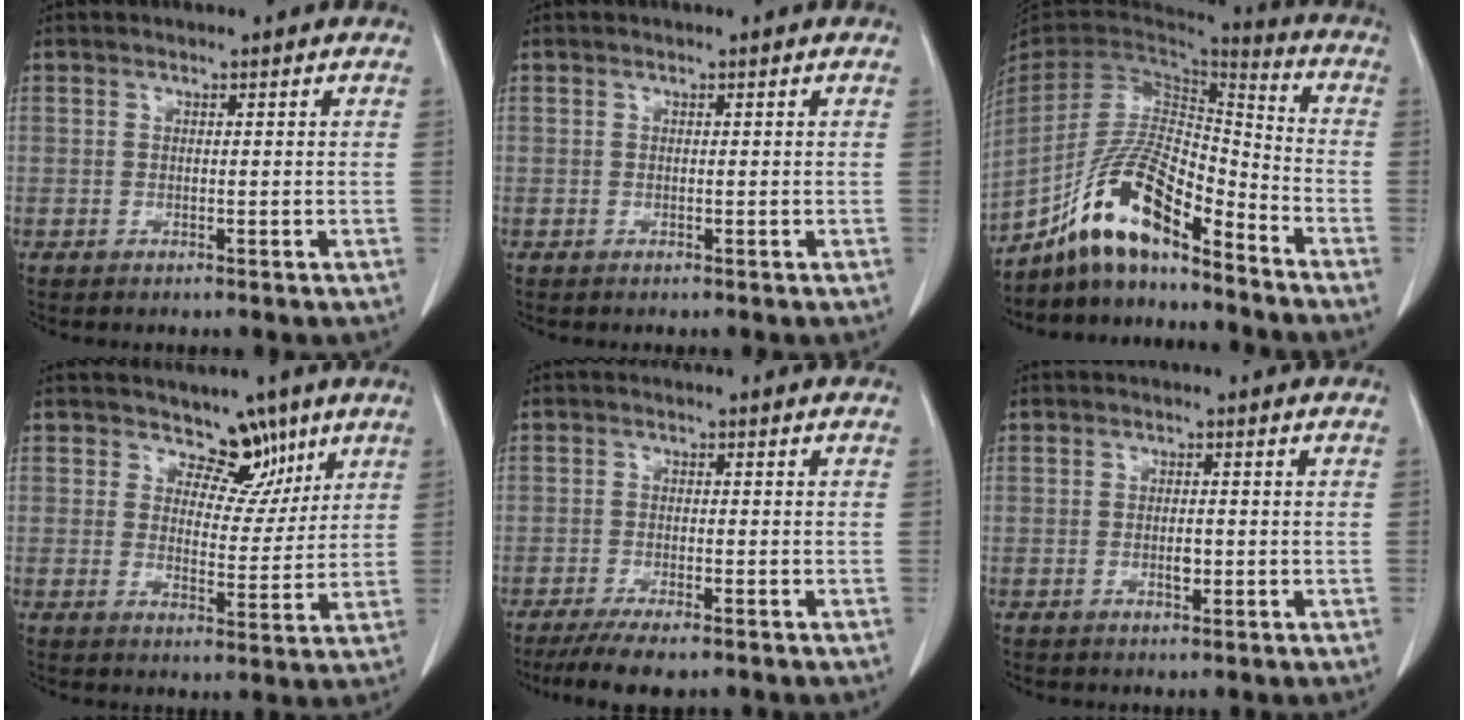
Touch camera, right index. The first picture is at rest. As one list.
[{"total": 0.0}, {"total": 14.0, "force": [-10.0, 3.1, 9.3], "torque": [-0.186, 0.017, -0.182]}, {"total": 5.9, "force": [4.2, 3.7, 1.8], "torque": [-0.004, -0.007, 0.065]}, {"total": 7.3, "force": [-5.6, 1.4, 4.4], "torque": [-0.067, -0.014, -0.088]}, {"total": 1.8, "force": [-0.4, 0.7, 1.6], "torque": [-0.027, 0.001, -0.003]}]